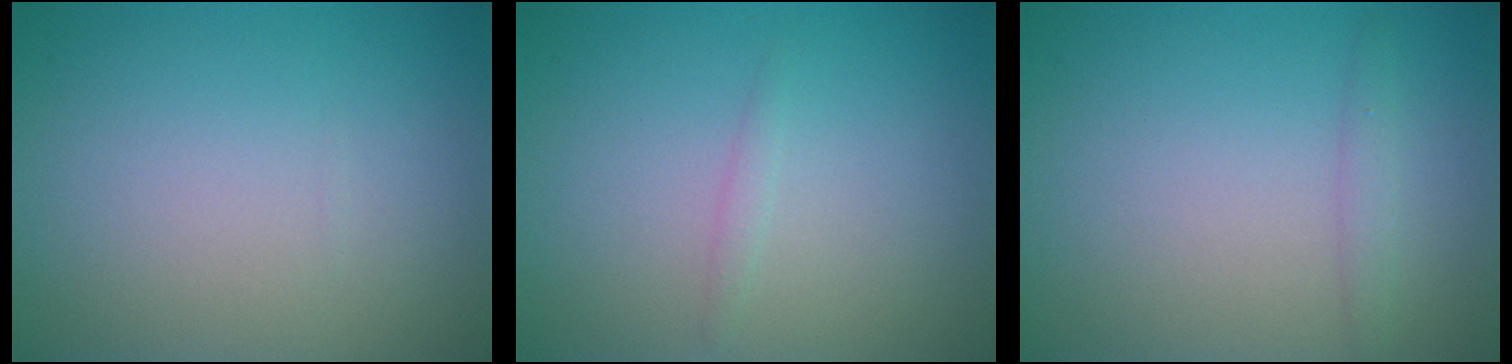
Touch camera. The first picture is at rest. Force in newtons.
{"total": 0.6, "press": 0.6, "slide": 0.0}
{"total": 1.1, "press": 1.0, "slide": 0.1}